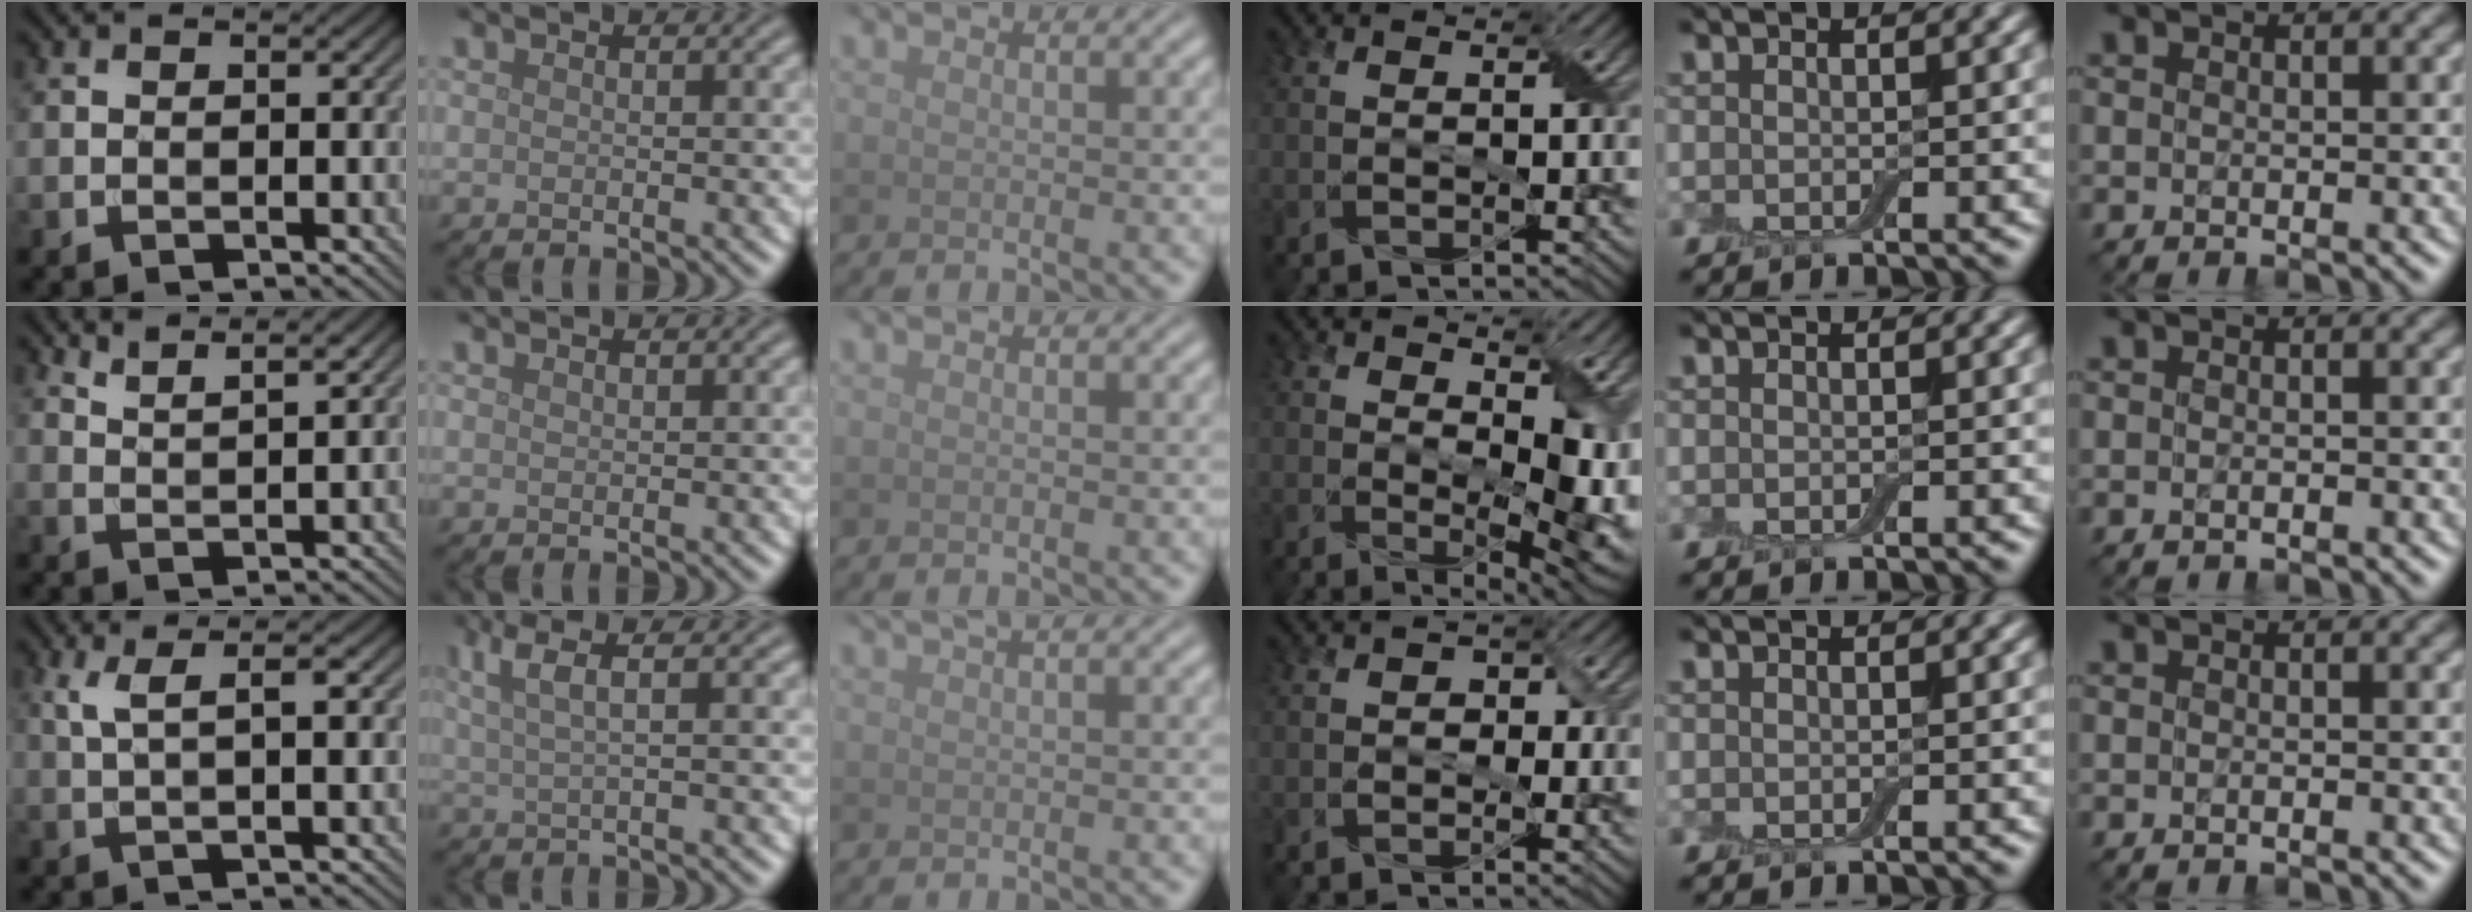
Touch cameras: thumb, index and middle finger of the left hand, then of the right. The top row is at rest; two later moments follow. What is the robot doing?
{"motion": "peel", "object": "aluminum foil"}